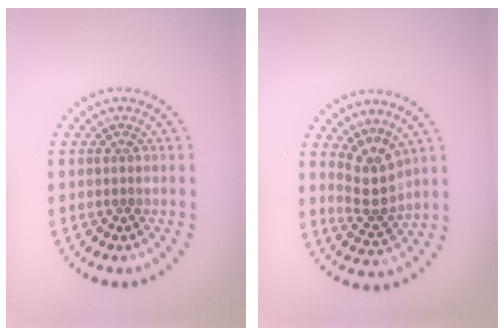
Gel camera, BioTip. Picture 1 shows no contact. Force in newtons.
{"total": 3.0, "press": 2.3, "slide": 1.9}